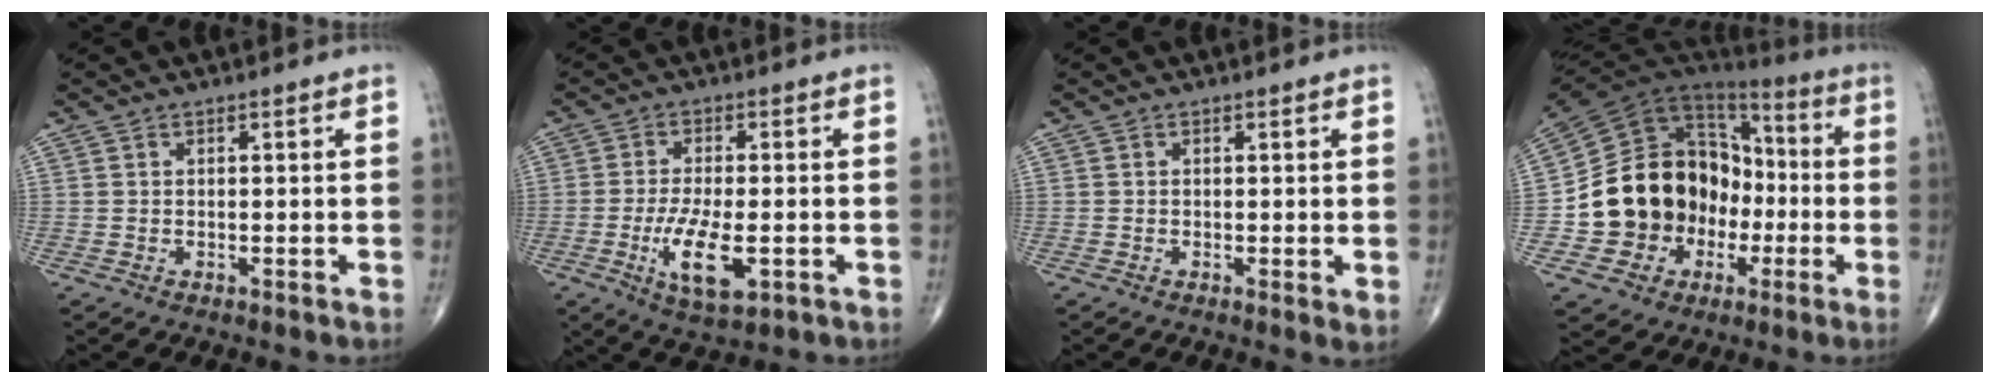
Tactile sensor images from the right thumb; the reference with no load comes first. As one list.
[{"total": 9.5, "force": [-2.8, 3.5, 8.4], "torque": [-0.153, -0.010, -0.044]}, {"total": 1.5, "force": [-0.1, 0.4, 1.5], "torque": [-0.022, -0.007, -0.005]}, {"total": 20.2, "force": [-4.4, 16.8, 10.3], "torque": [-0.143, 0.066, -0.065]}]